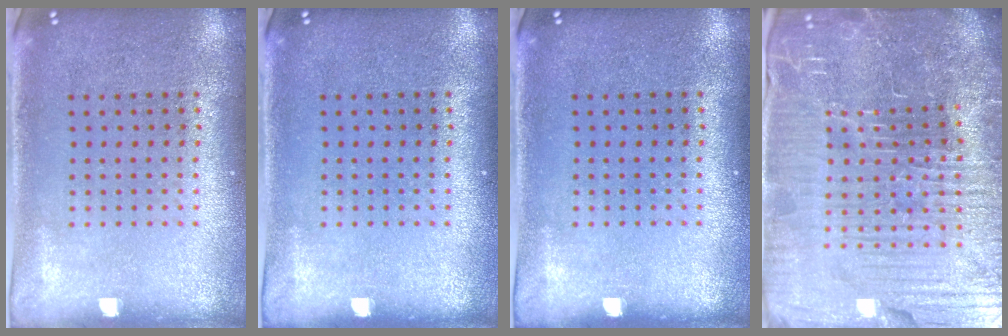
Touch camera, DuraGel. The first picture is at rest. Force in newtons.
{"total": 0.0}
{"total": 0.0}
{"total": 7.5, "press": 6.6, "slide": 3.5}